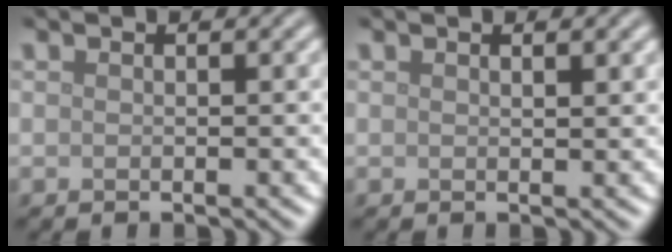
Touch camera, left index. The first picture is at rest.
{"total": 0.6, "force": [0.4, 0.1, 0.4], "torque": [-0.006, -0.001, 0.008]}